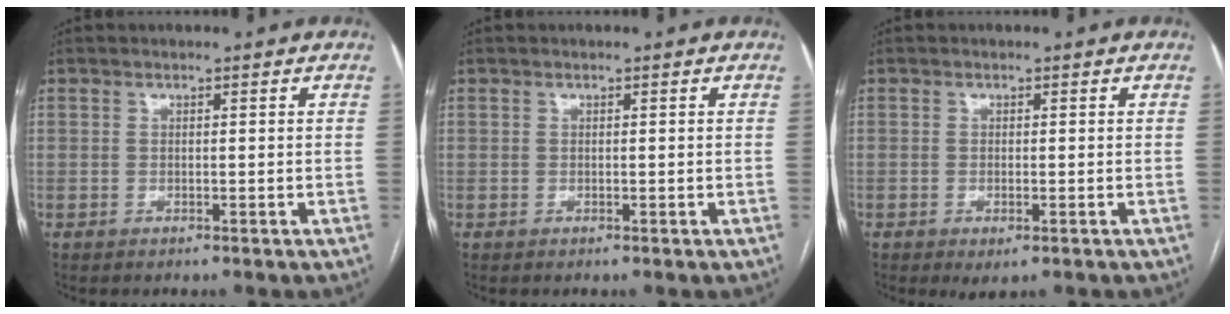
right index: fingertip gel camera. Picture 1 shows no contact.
{"total": 0.0}
{"total": 1.8, "force": [-0.8, 0.6, 1.5], "torque": [-0.021, -0.003, -0.006]}